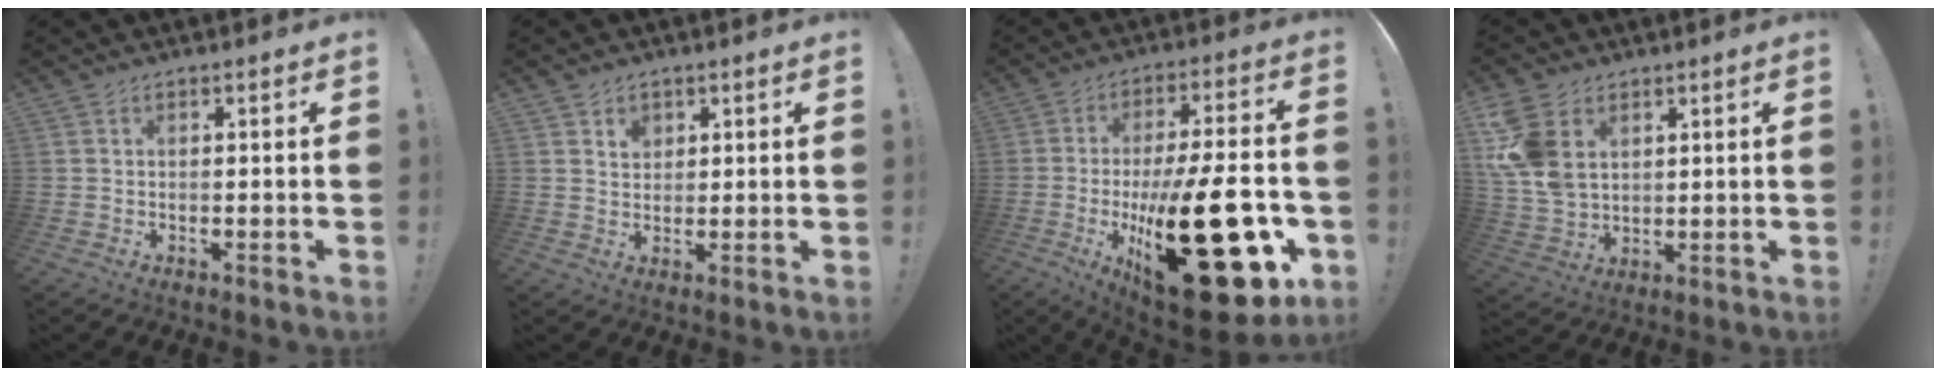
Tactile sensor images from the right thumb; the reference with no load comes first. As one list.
[{"total": 3.0, "force": [1.7, 2.4, 0.8], "torque": [0.000, -0.008, 0.028]}, {"total": 34.7, "force": [-8.7, 12.3, 31.3], "torque": [-0.462, 0.028, -0.112]}, {"total": 13.0, "force": [4.6, 9.3, 7.9], "torque": [-0.156, -0.014, 0.091]}]